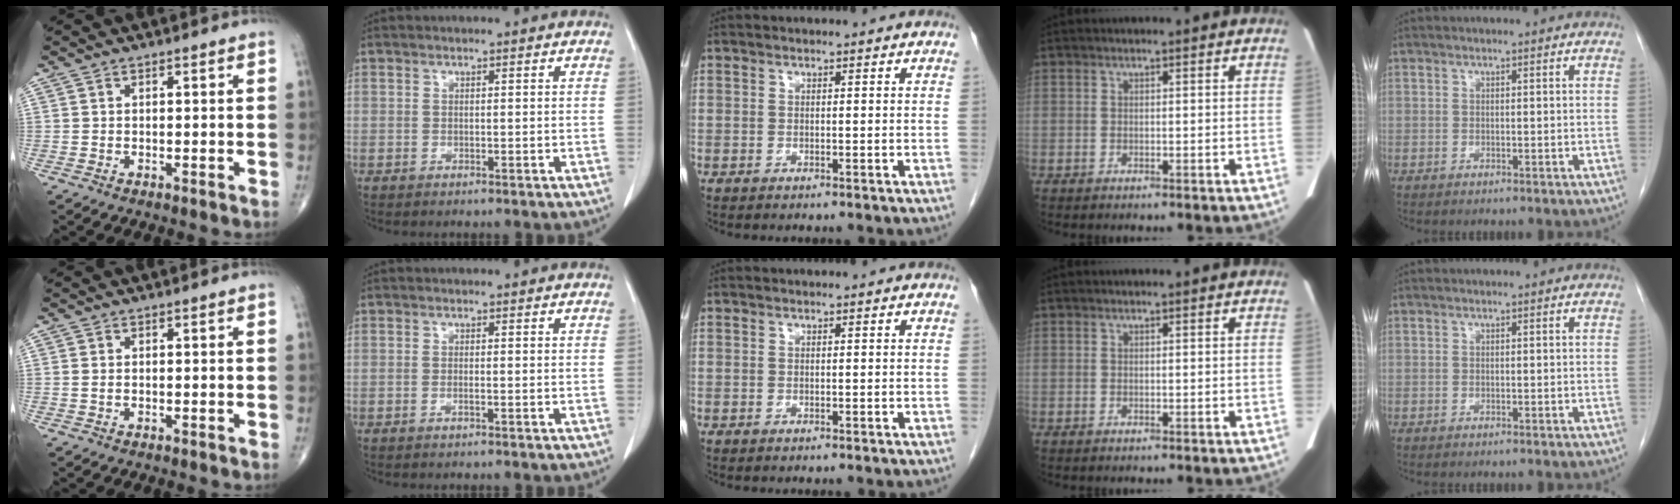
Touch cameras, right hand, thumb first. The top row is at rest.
{"thumb": {"total": 0.7, "force": [-0.1, 0.4, 0.6], "torque": [-0.016, 0.000, -0.001]}, "index": {"total": 0.6, "force": [-0.2, 0.0, 0.6], "torque": [-0.014, -0.001, -0.004]}}